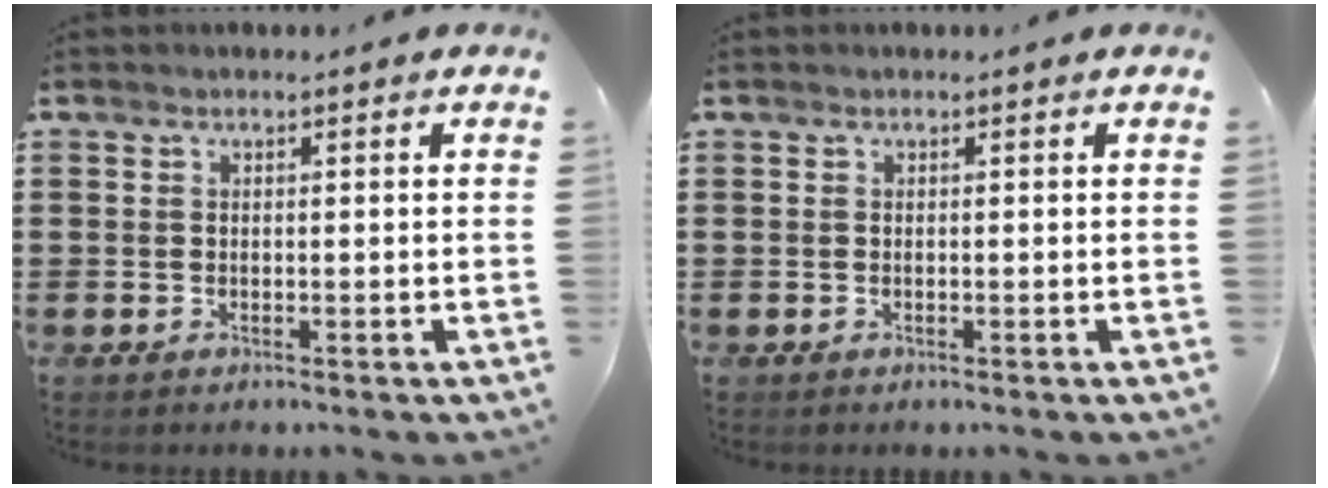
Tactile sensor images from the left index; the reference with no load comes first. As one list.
[{"total": 0.0}]